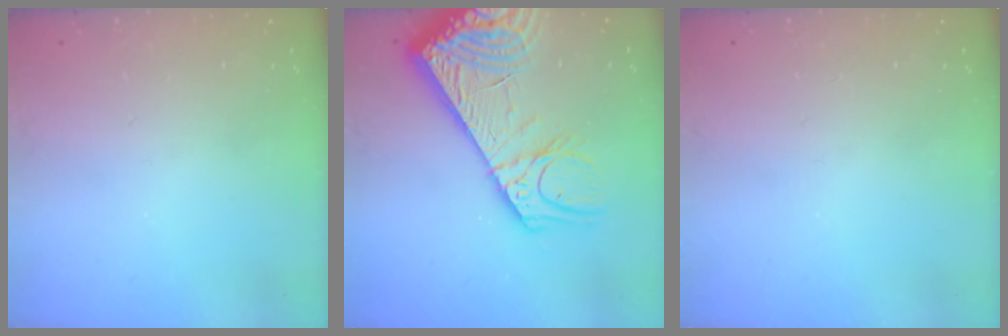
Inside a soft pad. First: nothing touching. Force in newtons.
{"total": 22.3, "press": 21.7, "slide": 4.9}
{"total": 0.0}